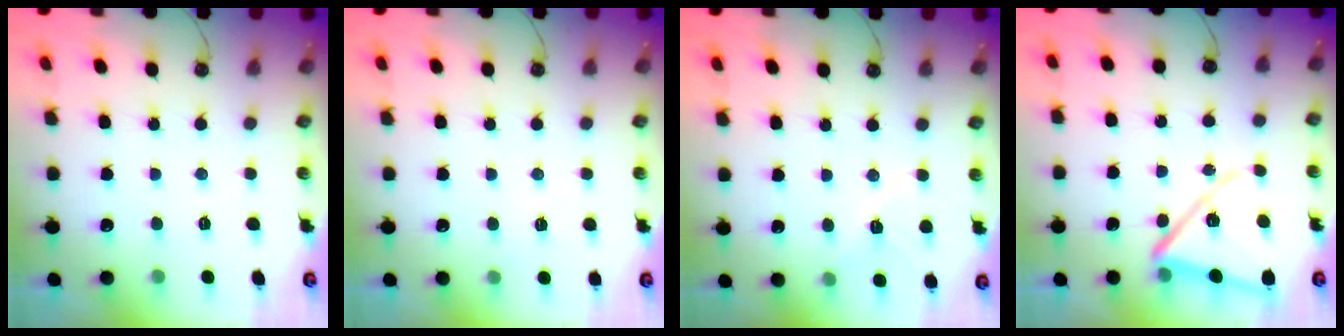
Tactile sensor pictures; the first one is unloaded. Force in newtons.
{"total": 2.7, "press": 2.5, "slide": 0.9}
{"total": 9.1, "press": 8.6, "slide": 3.1}
{"total": 13.3, "press": 13.3, "slide": 1.4}